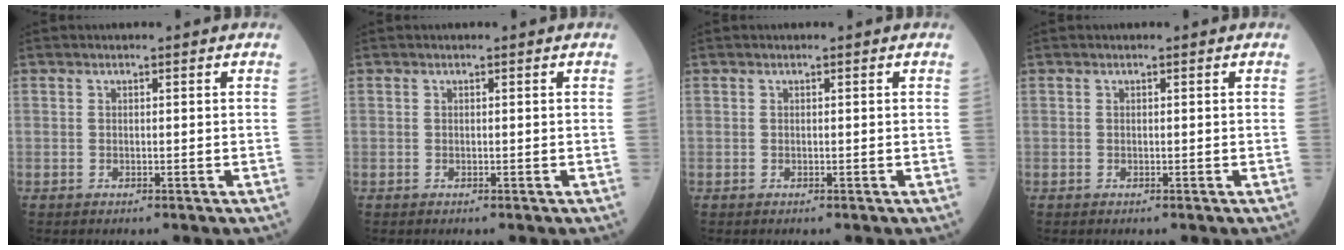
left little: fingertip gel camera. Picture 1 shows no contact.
{"total": 0.0}
{"total": 0.0}
{"total": 0.0}